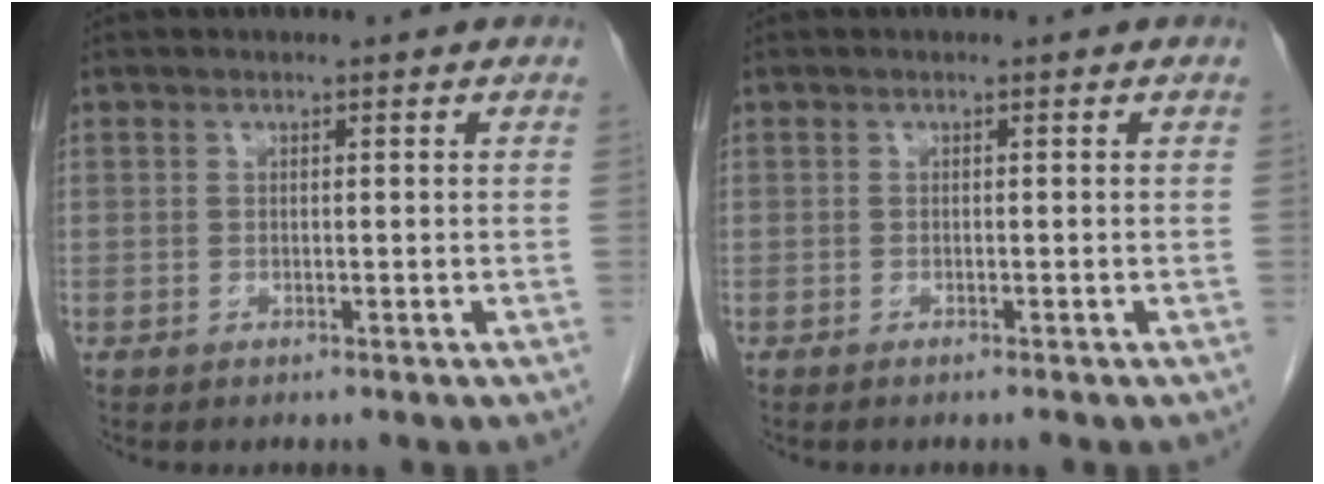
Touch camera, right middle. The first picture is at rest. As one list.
[{"total": 0.8, "force": [-0.7, -0.1, 0.4], "torque": [-0.006, 0.000, -0.011]}]